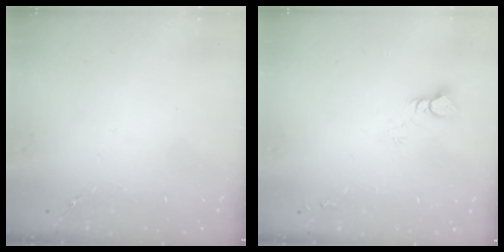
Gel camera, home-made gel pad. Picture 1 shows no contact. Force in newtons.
{"total": 5.1, "press": 5.1, "slide": 0.3}